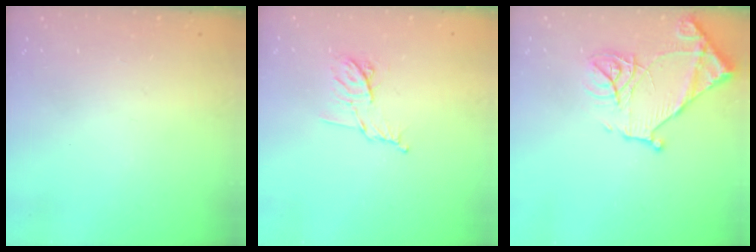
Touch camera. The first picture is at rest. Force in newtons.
{"total": 9.4, "press": 9.4, "slide": 0.7}
{"total": 15.2, "press": 15.2, "slide": 1.5}